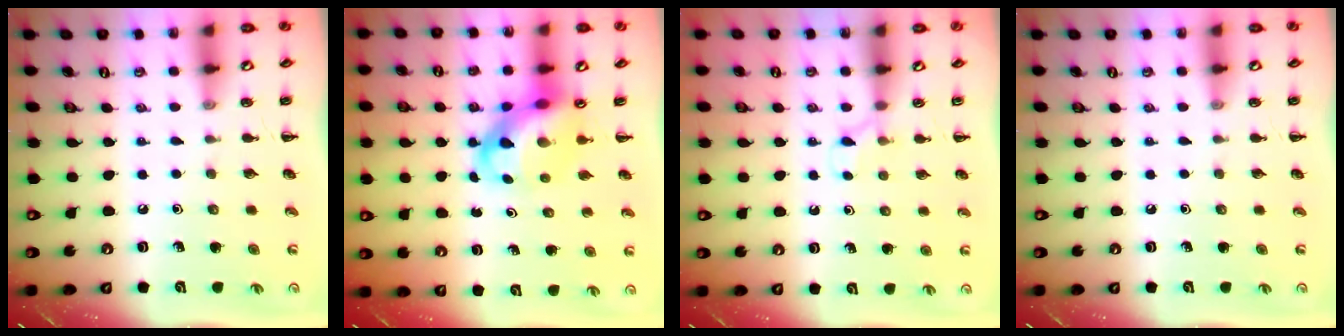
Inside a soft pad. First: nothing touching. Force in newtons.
{"total": 8.4, "press": 8.1, "slide": 2.4}
{"total": 3.6, "press": 3.3, "slide": 1.3}
{"total": 0.0}